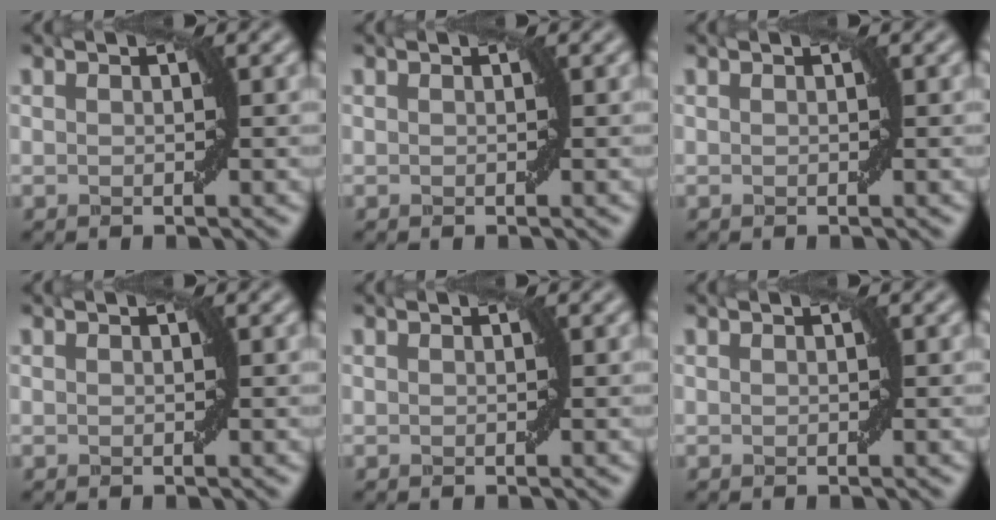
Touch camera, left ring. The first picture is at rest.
{"total": 0.0}
{"total": 0.0}
{"total": 0.0}
{"total": 0.0}
{"total": 0.0}